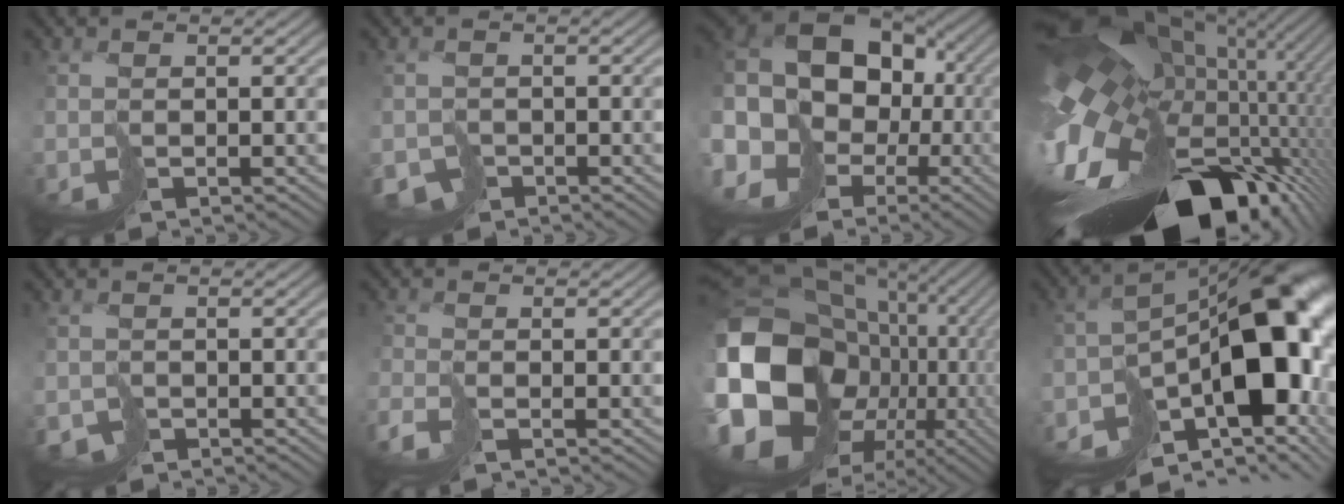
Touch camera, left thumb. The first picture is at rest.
{"total": 2.4, "force": [-1.9, 1.4, 0.6], "torque": [-0.007, -0.006, -0.034]}
{"total": 19.6, "force": [0.5, 15.1, 12.6], "torque": [-0.289, -0.003, 0.009]}
{"total": 18.0, "force": [-0.4, 10.7, 14.6], "torque": [-0.287, -0.054, 0.019]}
{"total": 1.4, "force": [-1.2, 0.8, 0.1], "torque": [0.004, -0.005, -0.022]}
{"total": 1.7, "force": [-1.4, -1.0, -0.1], "torque": [0.009, 0.001, -0.032]}
{"total": 20.6, "force": [-2.1, 16.4, 12.3], "torque": [-0.312, -0.030, 0.003]}
{"total": 15.6, "force": [-4.8, 8.2, 12.4], "torque": [-0.160, -0.024, -0.056]}